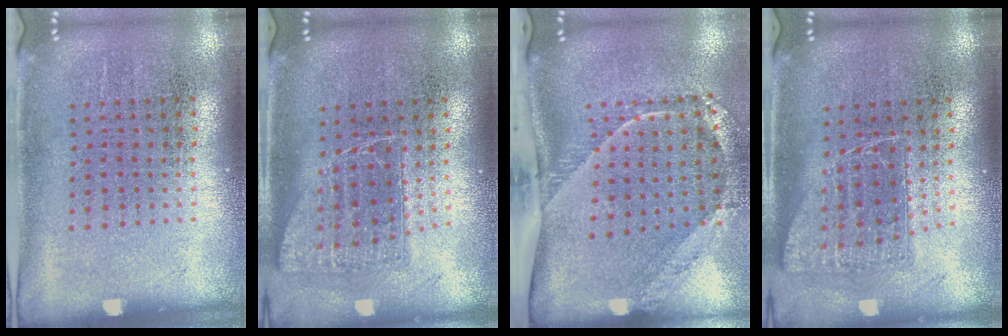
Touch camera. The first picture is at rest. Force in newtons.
{"total": 1.1, "press": 0.9, "slide": 0.6}
{"total": 2.7, "press": 1.8, "slide": 2.0}
{"total": 1.1, "press": 0.9, "slide": 0.6}